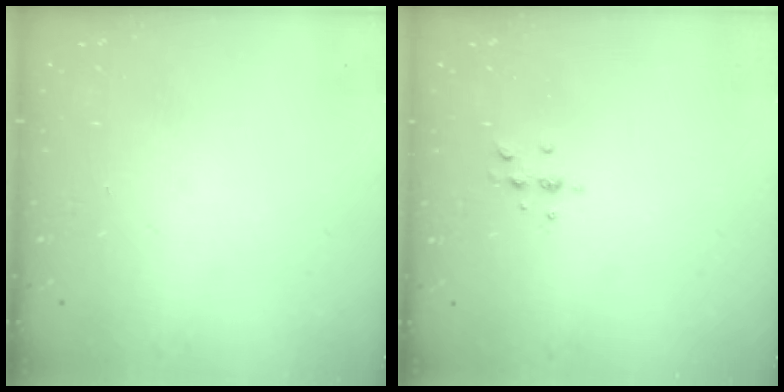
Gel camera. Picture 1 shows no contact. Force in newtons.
{"total": 4.1, "press": 3.7, "slide": 1.7}